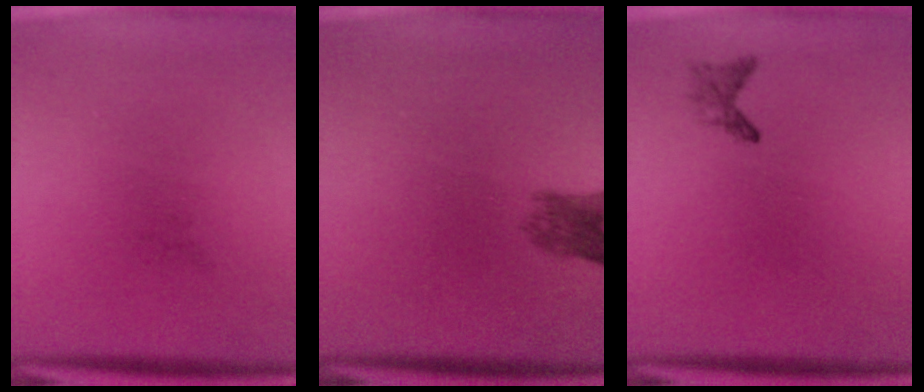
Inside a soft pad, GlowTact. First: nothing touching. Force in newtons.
{"total": 3.2}
{"total": 1.1}